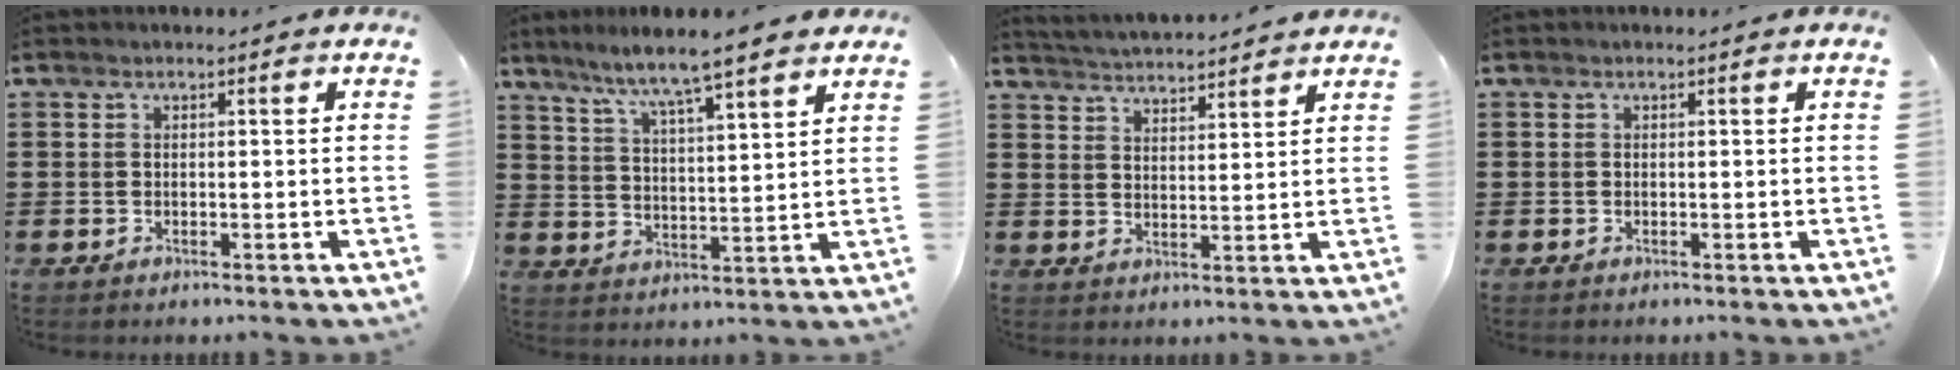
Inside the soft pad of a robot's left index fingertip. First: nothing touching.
{"total": 6.0, "force": [5.4, -0.5, 2.6], "torque": [-0.076, -0.035, 0.087]}
{"total": 3.5, "force": [3.4, -0.5, -0.1], "torque": [-0.010, -0.019, 0.059]}
{"total": 0.0}